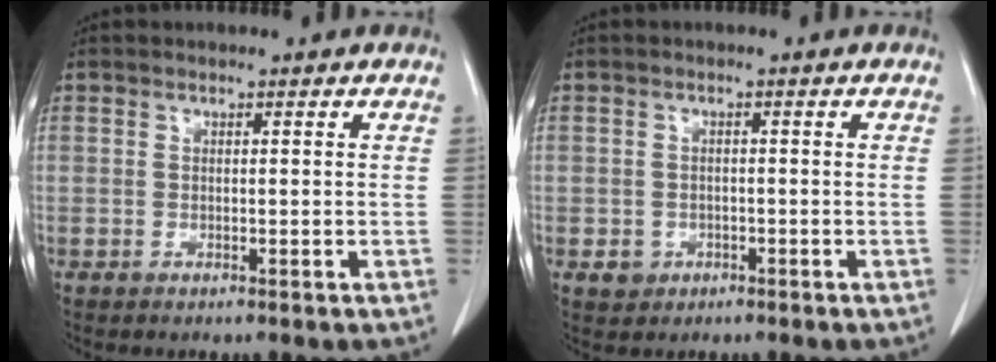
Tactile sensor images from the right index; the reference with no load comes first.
{"total": 2.4, "force": [-0.9, 2.2, 0.4], "torque": [0.000, 0.009, -0.007]}